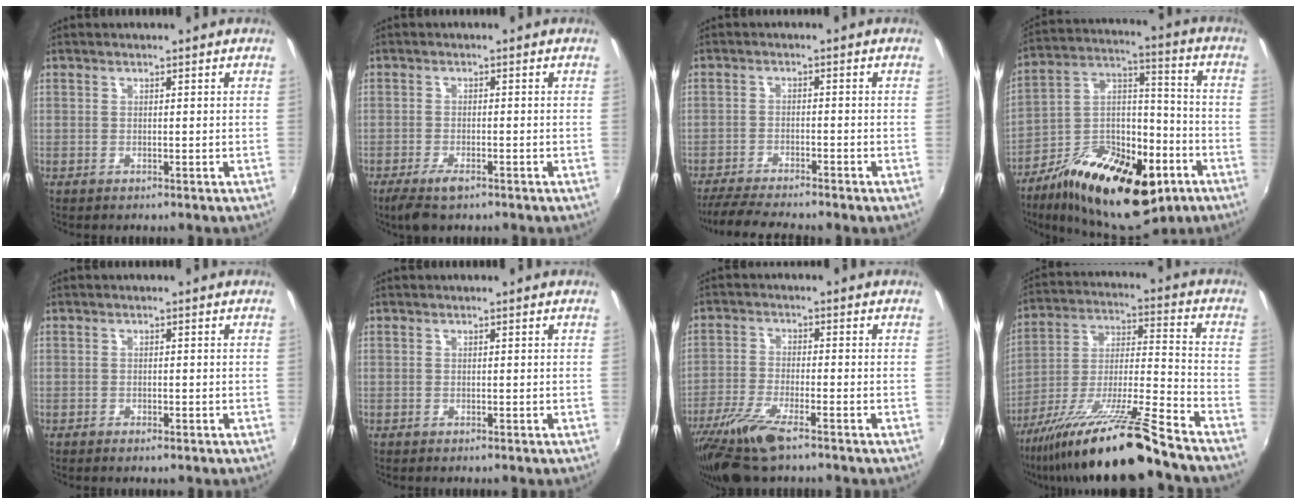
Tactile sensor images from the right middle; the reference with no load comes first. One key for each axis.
{"total": 4.8, "fx": -3.4, "fy": 1.5, "fz": 3.1, "tx": -0.076, "ty": -0.015, "tz": -0.062}
{"total": 8.5, "fx": -7.6, "fy": 0.5, "fz": 3.7, "tx": -0.091, "ty": -0.019, "tz": -0.123}
{"total": 25.1, "fx": -13.3, "fy": 12.0, "fz": 17.5, "tx": -0.310, "ty": 0.000, "tz": -0.202}
{"total": 1.0, "fx": -0.8, "fy": 0.3, "fz": 0.6, "tx": -0.012, "ty": -0.002, "tz": -0.013}
{"total": 0.0}
{"total": 10.7, "fx": -7.5, "fy": 2.1, "fz": 7.3, "tx": -0.166, "ty": -0.037, "tz": -0.146}
{"total": 19.9, "fx": -15.3, "fy": -0.7, "fz": 12.6, "tx": -0.221, "ty": -0.039, "tz": -0.269}